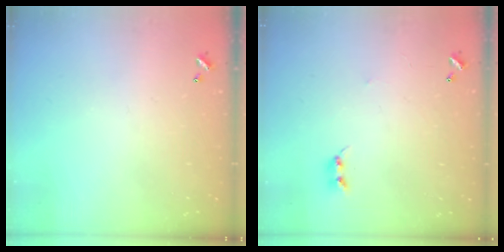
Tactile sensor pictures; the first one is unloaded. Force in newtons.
{"total": 2.2, "press": 2.2, "slide": 0.4}